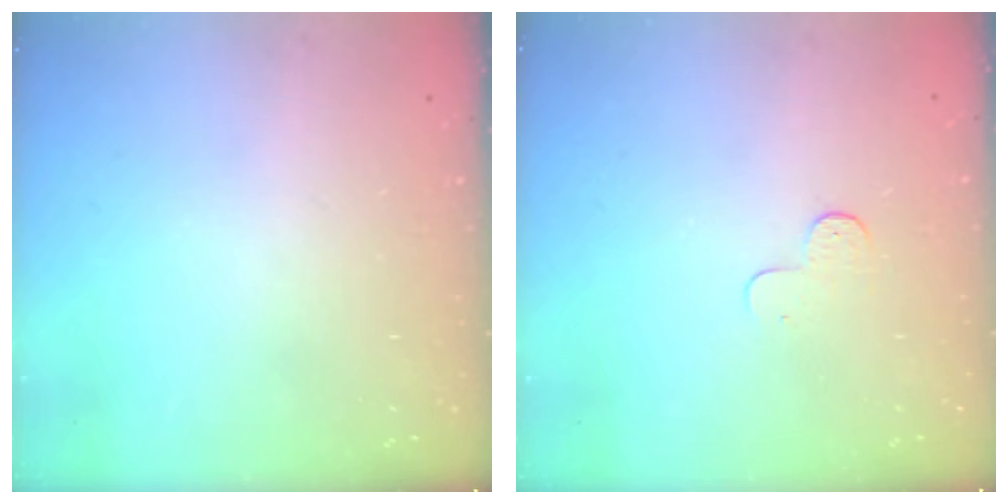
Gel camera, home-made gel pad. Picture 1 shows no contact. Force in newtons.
{"total": 3.2, "press": 3.2, "slide": 0.3}